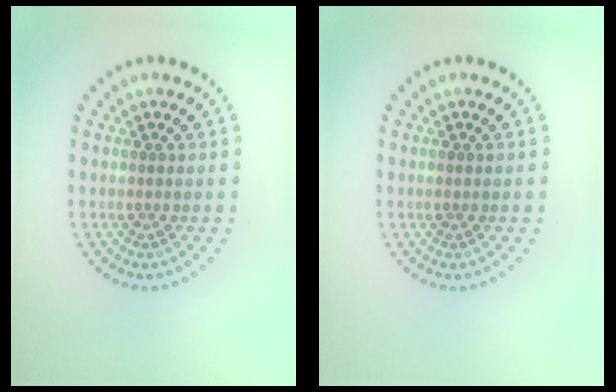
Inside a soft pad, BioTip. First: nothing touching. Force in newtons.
{"total": 0.6, "press": 0.6, "slide": 0.1}